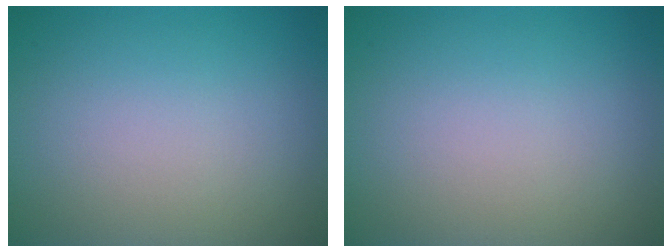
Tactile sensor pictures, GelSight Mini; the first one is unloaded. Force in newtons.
{"total": 0.0}